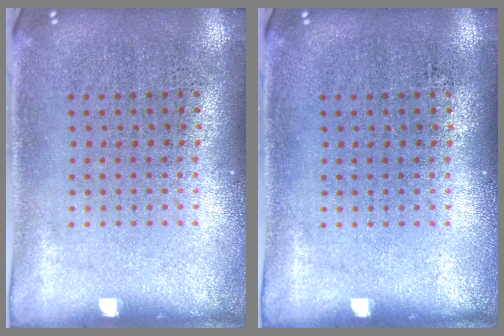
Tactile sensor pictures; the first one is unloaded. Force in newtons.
{"total": 0.0}